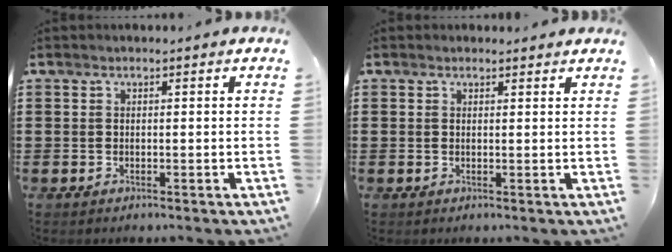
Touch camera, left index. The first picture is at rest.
{"total": 0.9, "force": [0.8, 0.4, 0.1], "torque": [-0.004, 0.002, 0.017]}